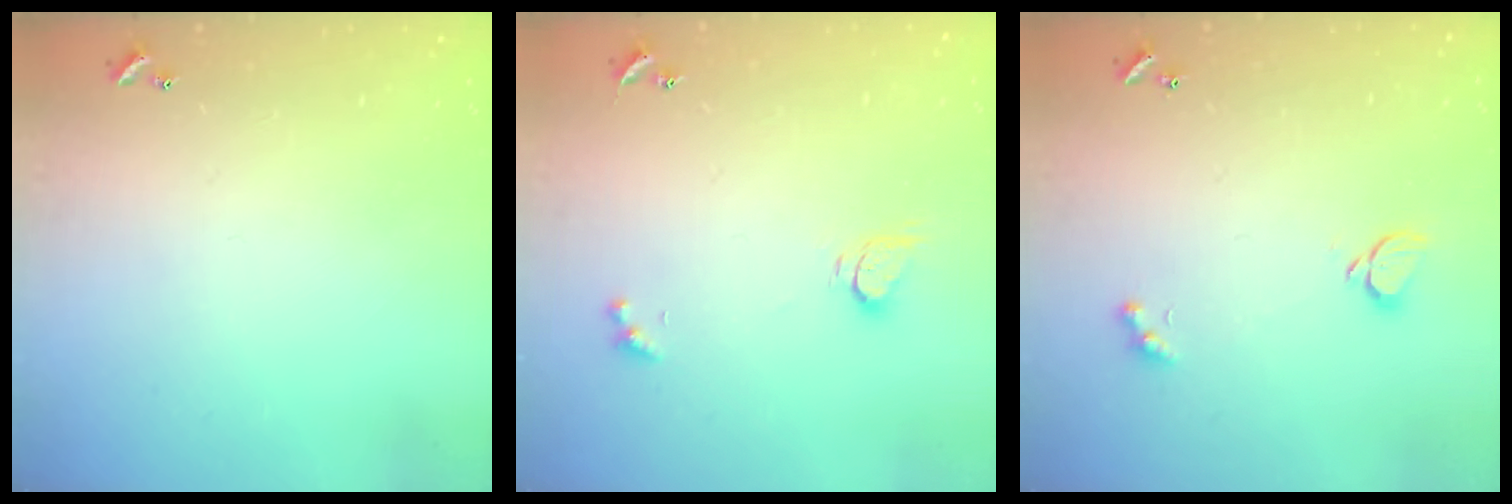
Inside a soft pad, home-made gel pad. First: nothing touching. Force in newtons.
{"total": 2.5, "press": 2.5, "slide": 0.4}
{"total": 1.9, "press": 1.7, "slide": 0.8}